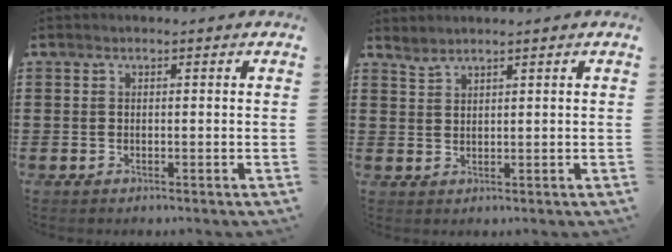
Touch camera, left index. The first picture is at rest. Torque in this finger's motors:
{"motor_torque": [0.23, -0.23, 0.00, 0.00]}